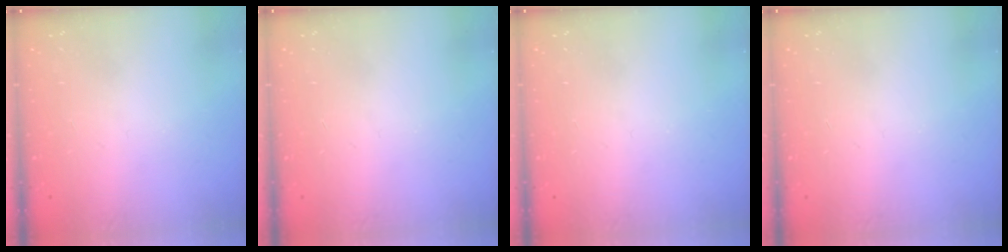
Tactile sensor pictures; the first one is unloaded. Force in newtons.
{"total": 0.0}
{"total": 0.0}
{"total": 0.0}